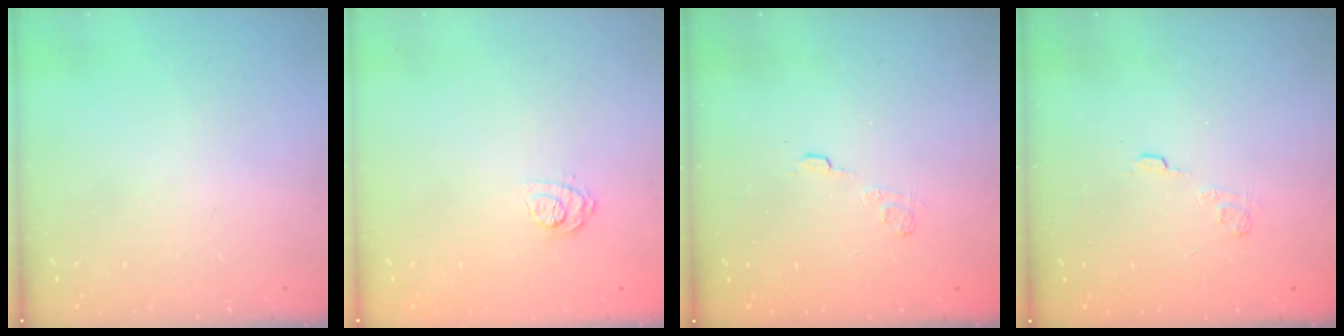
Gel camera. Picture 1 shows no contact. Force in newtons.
{"total": 9.2, "press": 9.1, "slide": 1.4}
{"total": 2.9, "press": 2.5, "slide": 1.4}
{"total": 2.9, "press": 2.5, "slide": 1.4}